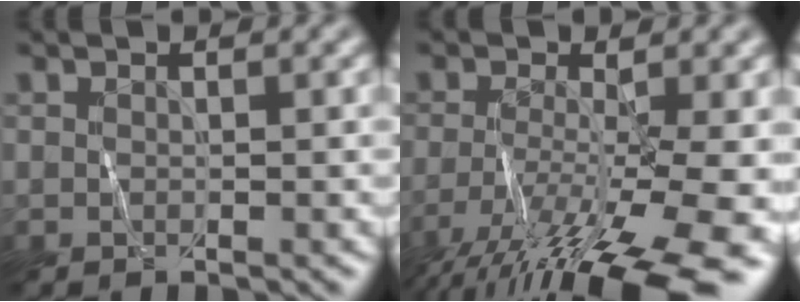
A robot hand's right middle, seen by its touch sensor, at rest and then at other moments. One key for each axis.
{"total": 12.9, "fx": -6.5, "fy": 4.3, "fz": 10.3, "tx": -0.191, "ty": -0.021, "tz": -0.110}